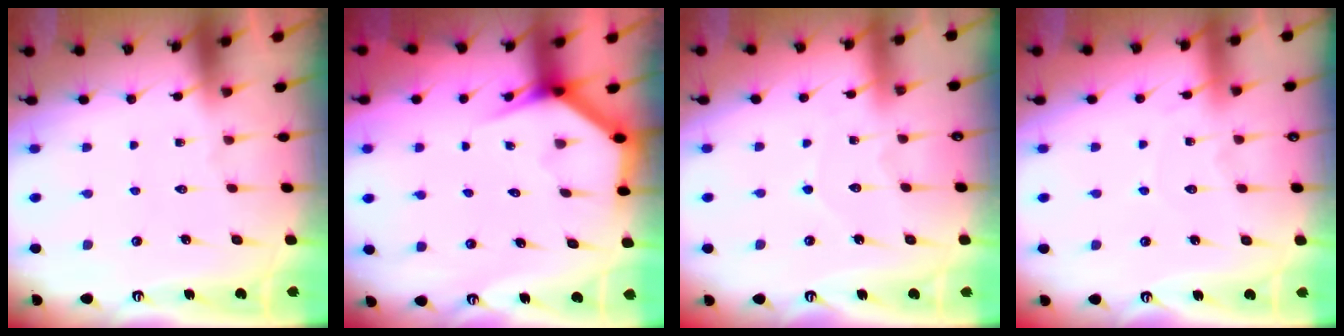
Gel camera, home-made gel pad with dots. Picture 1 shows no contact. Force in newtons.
{"total": 3.5, "press": 3.5, "slide": 0.3}
{"total": 3.8, "press": 3.7, "slide": 0.4}
{"total": 3.4, "press": 3.4, "slide": 0.4}